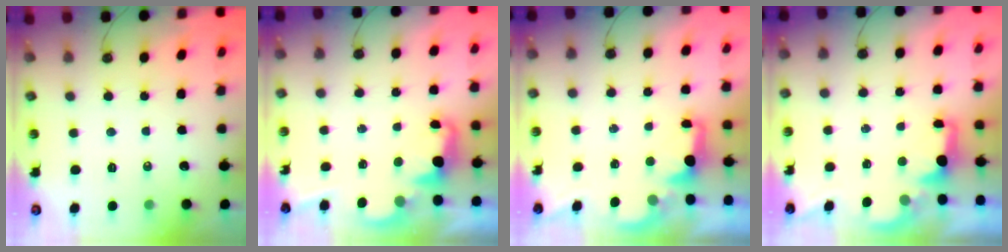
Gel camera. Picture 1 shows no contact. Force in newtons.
{"total": 2.4, "press": 2.4, "slide": 0.5}
{"total": 2.1, "press": 1.9, "slide": 0.8}
{"total": 2.1, "press": 1.9, "slide": 0.8}